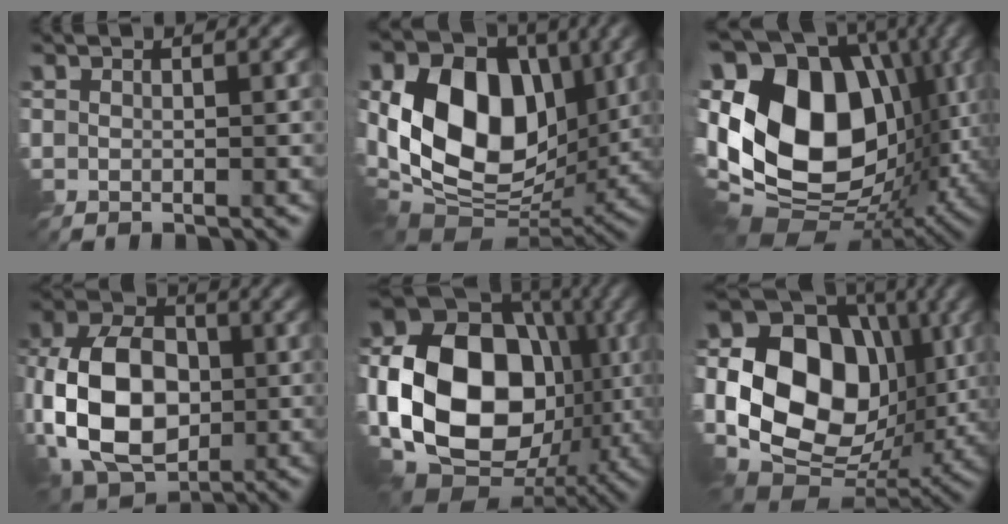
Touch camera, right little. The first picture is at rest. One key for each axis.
{"total": 13.8, "fx": 1.3, "fy": 9.7, "fz": 9.8, "tx": -0.162, "ty": -0.002, "tz": 0.012}
{"total": 18.0, "fx": 0.7, "fy": 12.3, "fz": 13.2, "tx": -0.264, "ty": 0.017, "tz": -0.004}
{"total": 12.1, "fx": -2.2, "fy": 8.2, "fz": 8.7, "tx": -0.193, "ty": -0.002, "tz": -0.055}
{"total": 18.1, "fx": -1.2, "fy": 13.5, "fz": 12.0, "tx": -0.231, "ty": -0.014, "tz": -0.025}
{"total": 17.8, "fx": 1.7, "fy": 13.7, "fz": 11.1, "tx": -0.211, "ty": 0.006, "tz": 0.032}